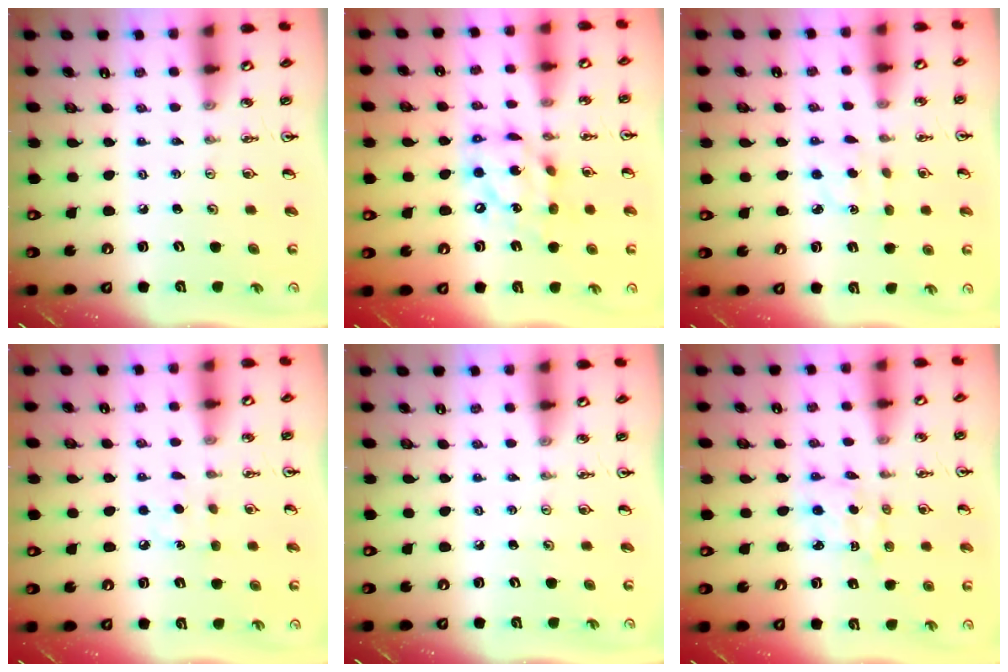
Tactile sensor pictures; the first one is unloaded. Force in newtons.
{"total": 14.3, "press": 14.2, "slide": 1.3}
{"total": 2.7, "press": 2.6, "slide": 0.9}
{"total": 5.5, "press": 5.5, "slide": 0.6}
{"total": 0.0}
{"total": 2.9, "press": 2.9, "slide": 0.4}